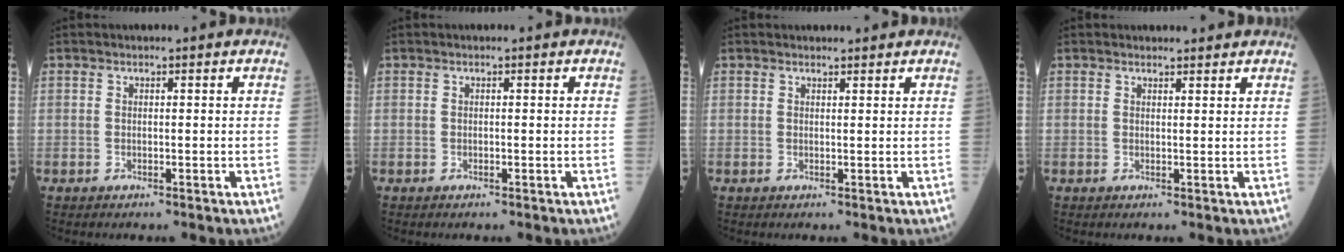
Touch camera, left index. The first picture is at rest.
{"total": 0.0}
{"total": 1.8, "force": [1.8, 0.4, 0.2], "torque": [-0.005, 0.006, 0.024]}
{"total": 2.5, "force": [2.4, 0.6, 0.2], "torque": [-0.004, 0.005, 0.028]}